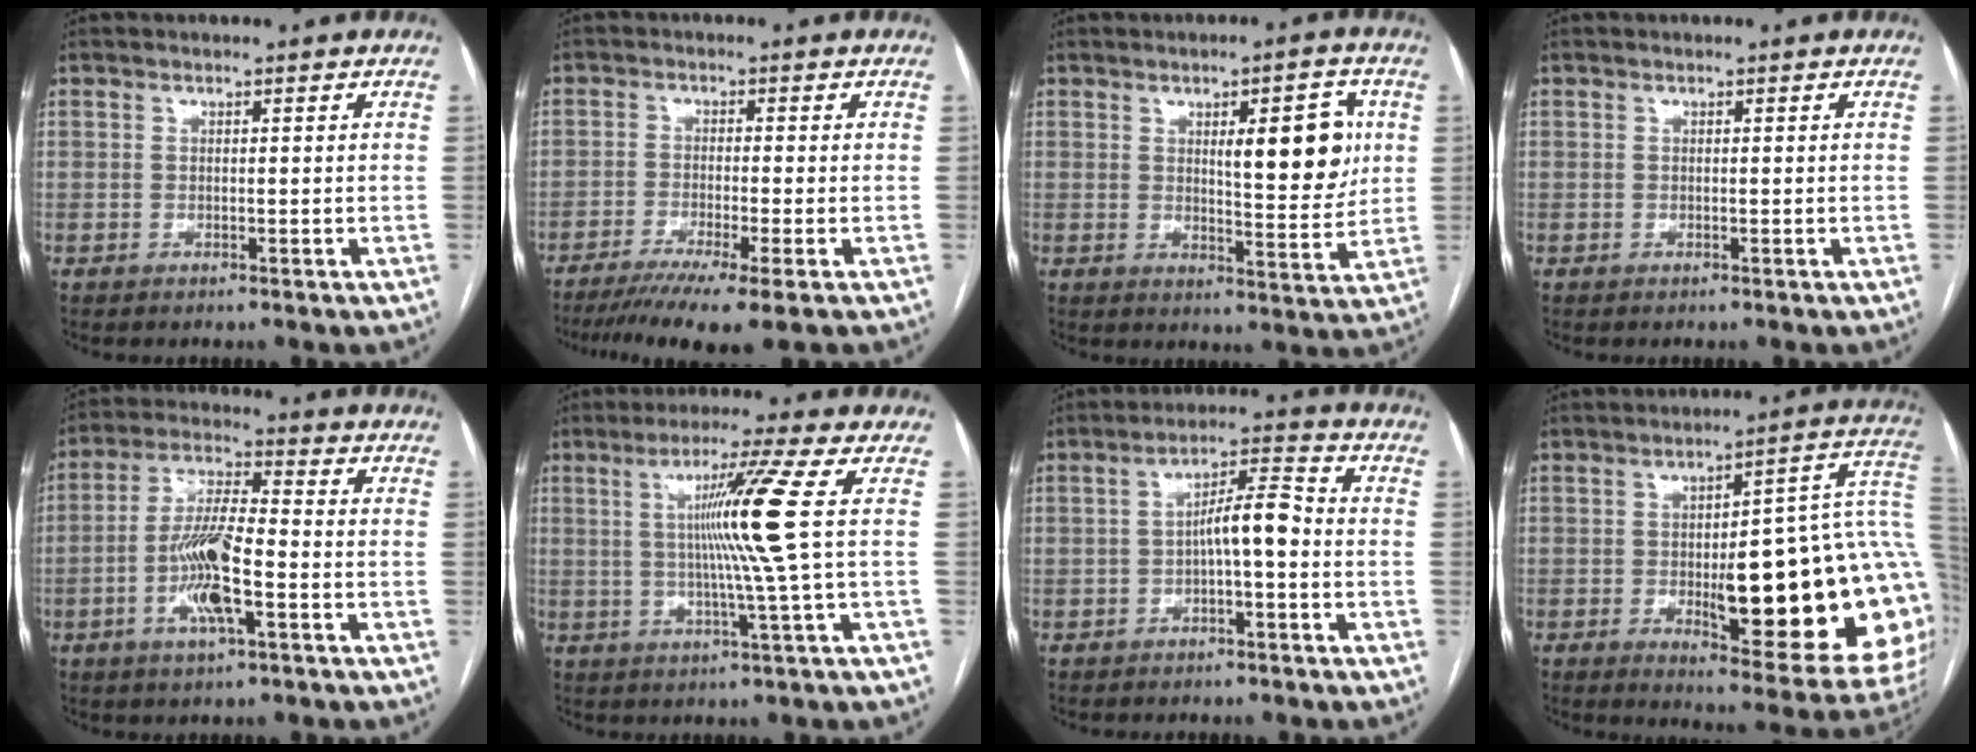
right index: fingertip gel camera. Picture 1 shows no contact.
{"total": 10.1, "force": [-7.2, -0.2, 7.2], "torque": [-0.111, -0.020, -0.112]}
{"total": 9.8, "force": [2.5, 2.6, 9.1], "torque": [-0.124, 0.002, 0.038]}
{"total": 0.0}
{"total": 10.3, "force": [-3.2, 1.8, 9.7], "torque": [-0.194, 0.002, -0.062]}
{"total": 10.0, "force": [1.3, -3.0, 9.5], "torque": [-0.163, -0.002, 0.032]}
{"total": 6.4, "force": [-1.0, 1.2, 6.2], "torque": [-0.101, 0.025, -0.018]}
{"total": 27.6, "force": [-2.0, 6.0, 26.8], "torque": [-0.254, 0.022, -0.017]}